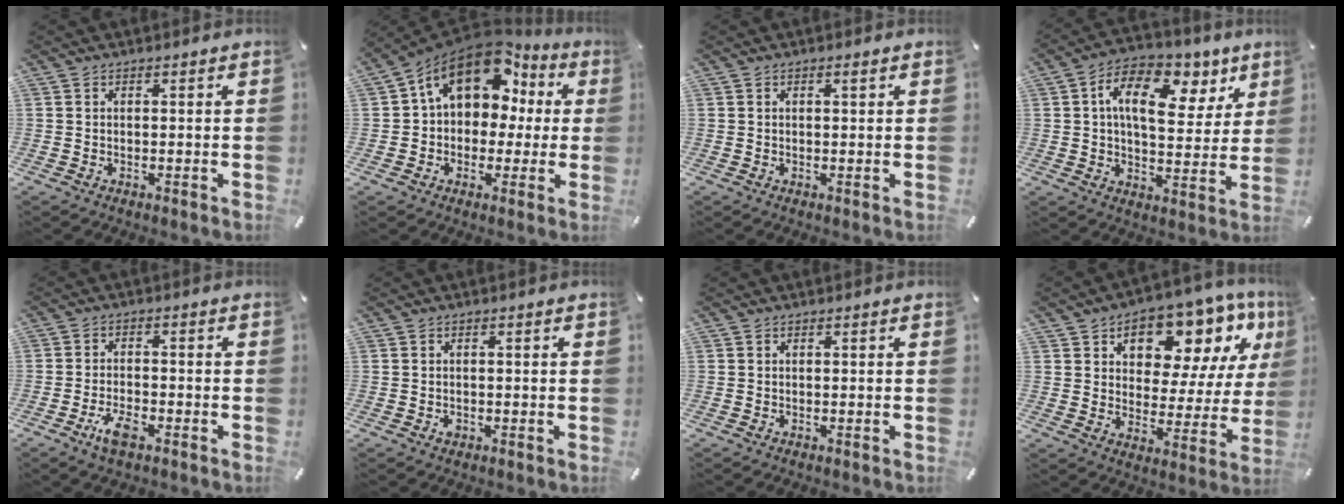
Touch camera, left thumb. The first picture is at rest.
{"total": 15.4, "force": [6.5, 11.0, 8.5], "torque": [-0.130, -0.031, 0.120]}
{"total": 0.8, "force": [0.3, 0.3, 0.7], "torque": [-0.012, 0.002, 0.005]}
{"total": 14.9, "force": [6.5, 8.5, 10.3], "torque": [-0.166, -0.022, 0.112]}
{"total": 5.2, "force": [-2.9, 2.4, 3.6], "torque": [-0.082, 0.007, -0.057]}
{"total": 1.2, "force": [-0.4, 1.0, 0.6], "torque": [-0.013, 0.002, -0.008]}
{"total": 0.0}
{"total": 14.3, "force": [9.5, 8.1, 7.0], "torque": [-0.103, -0.070, 0.160]}